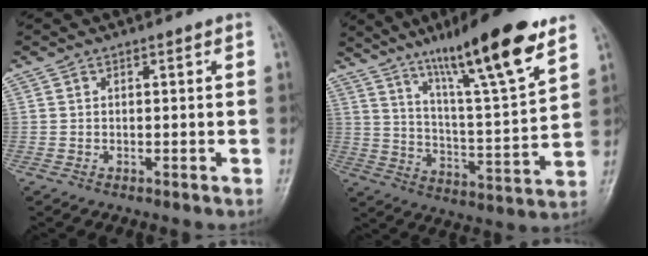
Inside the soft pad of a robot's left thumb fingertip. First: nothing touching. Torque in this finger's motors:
{"motor_torque": [0.50, 0.59, 1.63, -1.14, 0.28]}